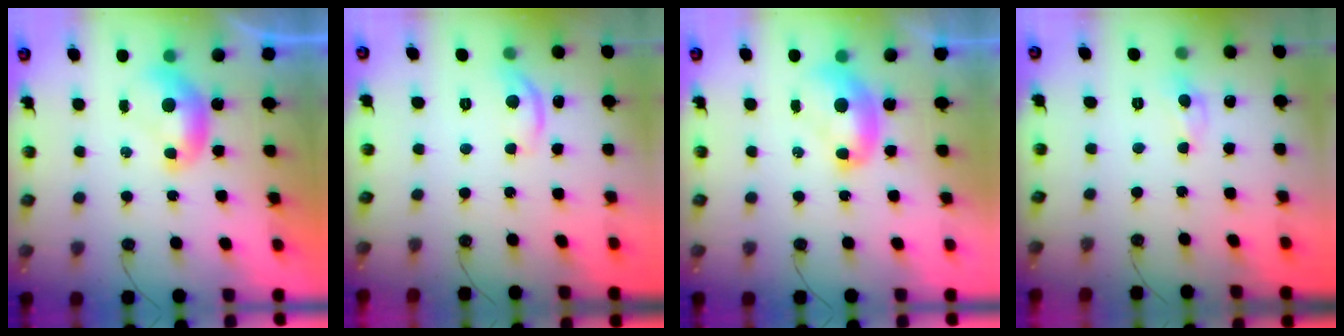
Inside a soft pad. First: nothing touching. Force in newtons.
{"total": 6.3, "press": 6.3, "slide": 0.5}
{"total": 1.9, "press": 1.9, "slide": 0.0}
{"total": 0.0}